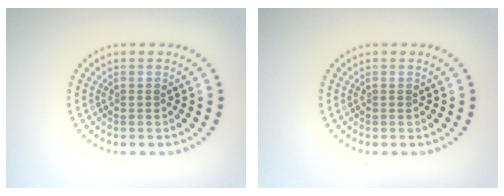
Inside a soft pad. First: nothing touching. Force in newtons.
{"total": 0.0}